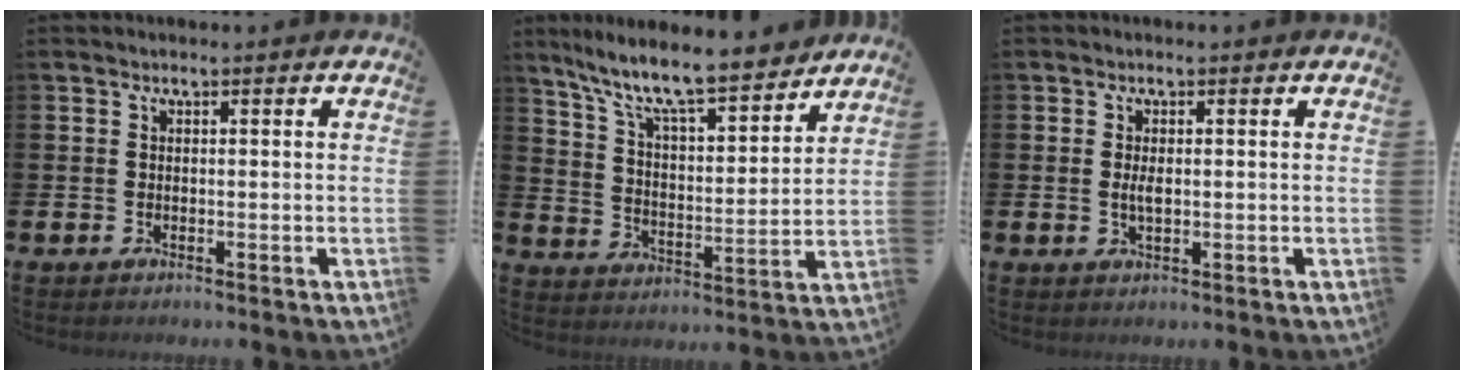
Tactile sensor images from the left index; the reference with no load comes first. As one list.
[{"total": 10.2, "force": [9.1, 1.4, 4.4], "torque": [-0.121, -0.063, 0.156]}, {"total": 1.8, "force": [0.1, 0.8, 1.7], "torque": [-0.022, -0.002, -0.002]}]